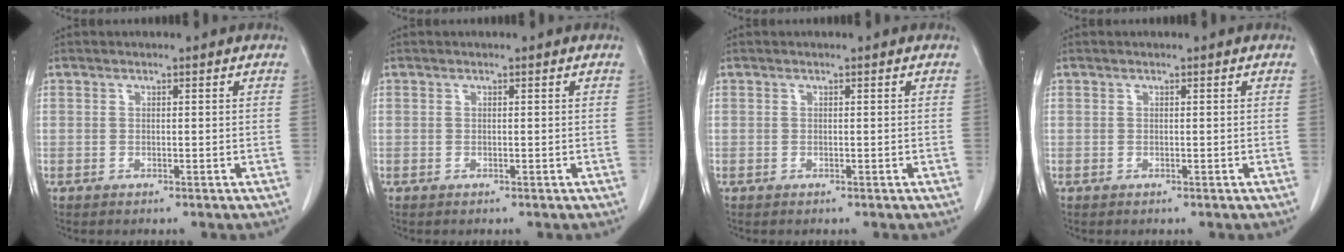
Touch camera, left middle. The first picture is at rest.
{"total": 0.0}
{"total": 0.0}
{"total": 0.0}